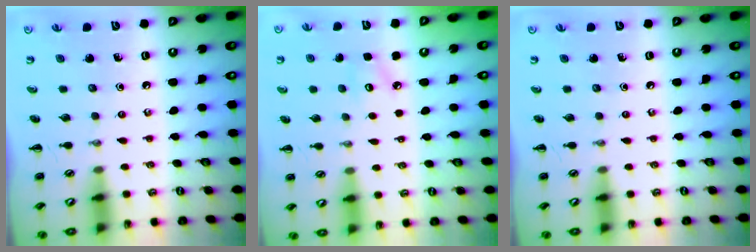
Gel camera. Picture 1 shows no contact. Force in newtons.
{"total": 3.5, "press": 3.4, "slide": 0.9}
{"total": 0.0}